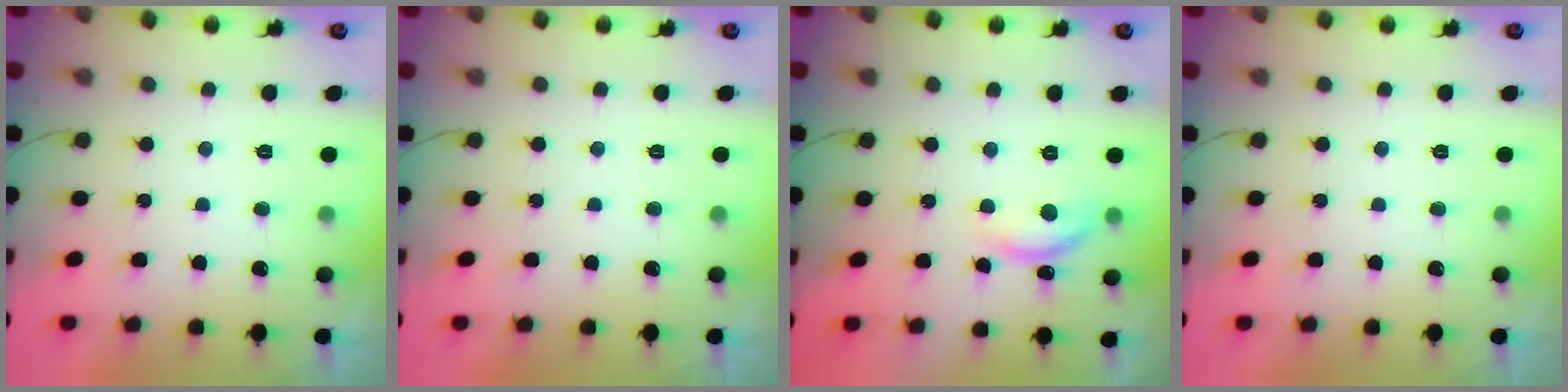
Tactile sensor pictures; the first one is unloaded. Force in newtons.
{"total": 0.0}
{"total": 11.3, "press": 11.3, "slide": 0.8}
{"total": 0.0}